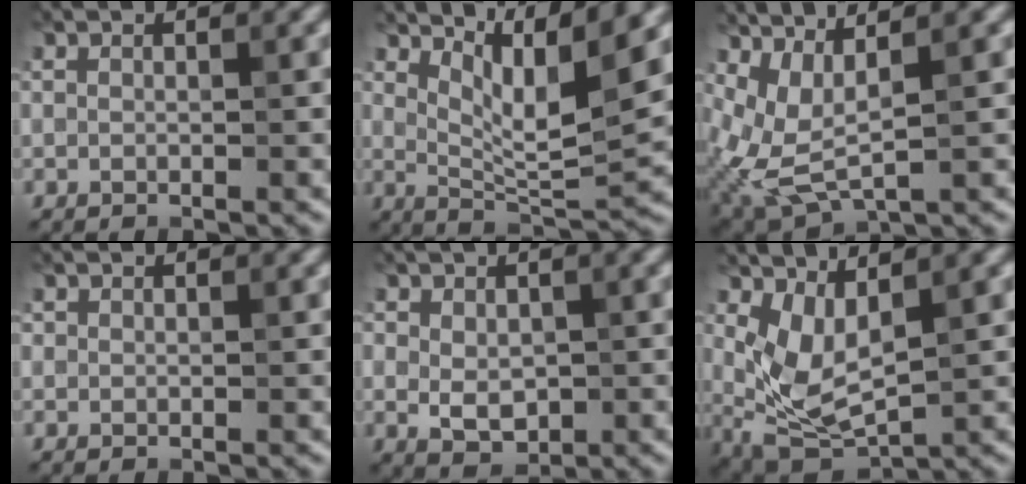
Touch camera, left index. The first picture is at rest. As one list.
[{"total": 5.9, "force": [3.7, 0.7, 4.5], "torque": [-0.066, -0.007, 0.068]}, {"total": 4.4, "force": [1.0, 1.5, 4.0], "torque": [-0.109, -0.005, 0.029]}, {"total": 0.9, "force": [-0.1, -0.1, -0.9], "torque": [0.018, -0.002, -0.004]}, {"total": 2.3, "force": [-0.5, 1.7, 1.4], "torque": [-0.020, -0.007, -0.005]}, {"total": 4.3, "force": [0.5, 2.0, 3.7], "torque": [-0.094, -0.018, 0.015]}]